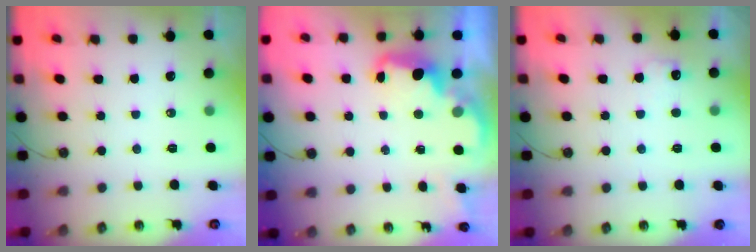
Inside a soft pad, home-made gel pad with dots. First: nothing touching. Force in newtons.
{"total": 2.6, "press": 2.5, "slide": 0.7}
{"total": 5.4, "press": 5.4, "slide": 0.8}